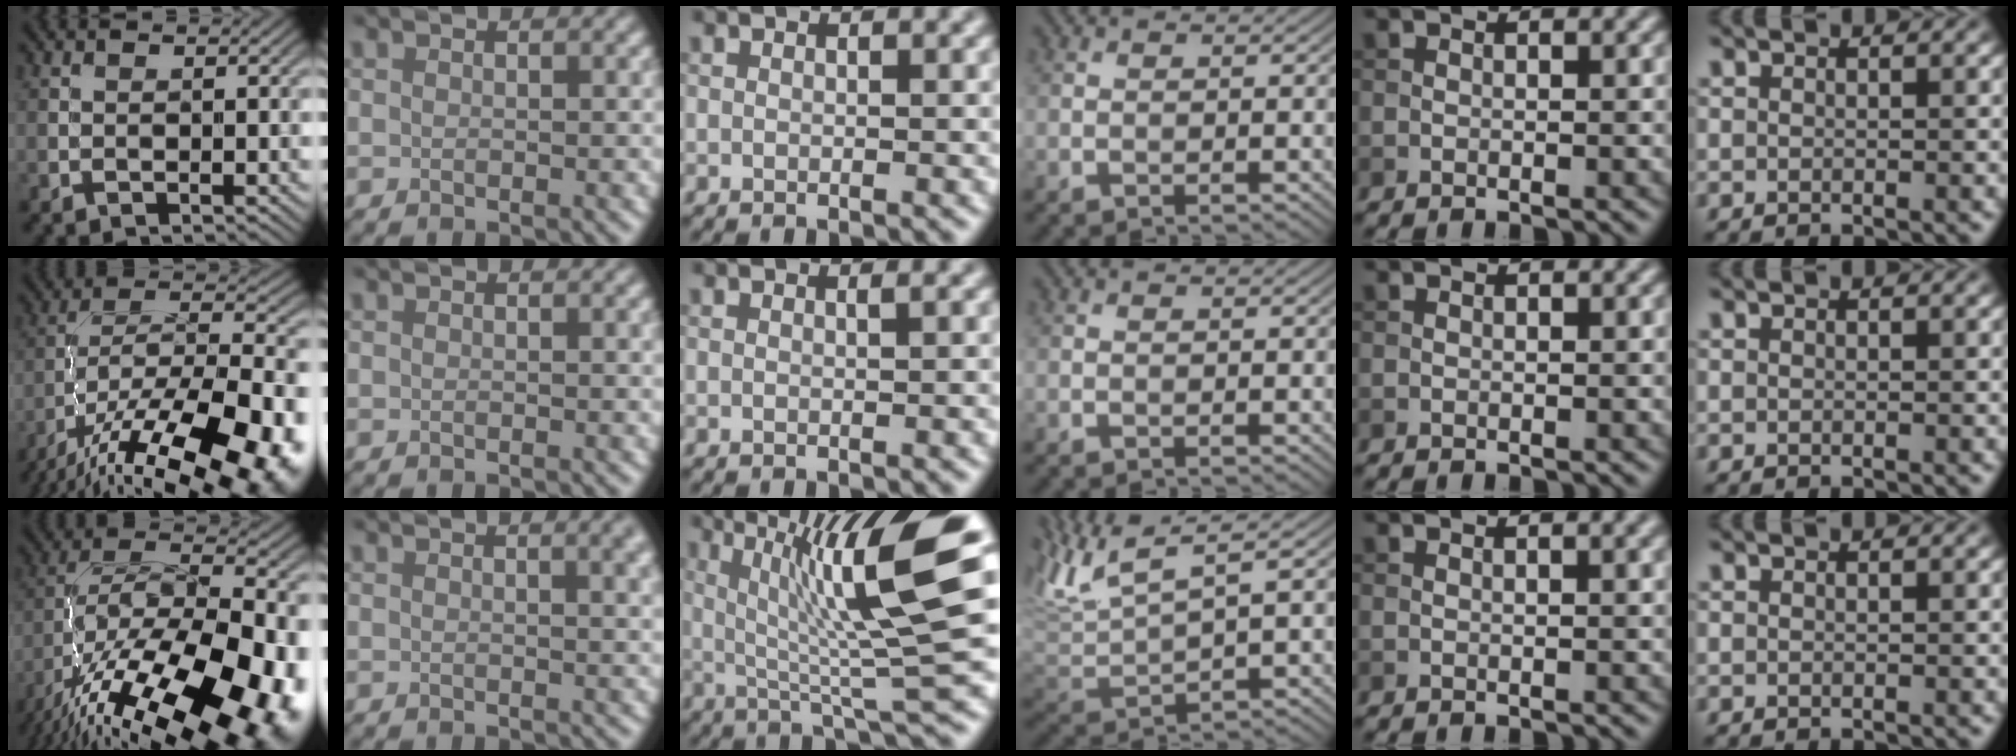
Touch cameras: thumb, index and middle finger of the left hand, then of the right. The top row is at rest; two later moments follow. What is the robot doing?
{"motion": "screw", "object": "dispenser bottle"}